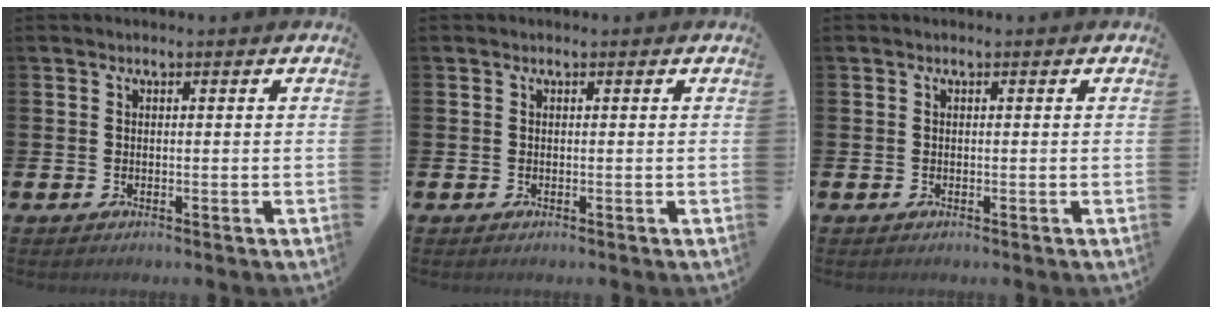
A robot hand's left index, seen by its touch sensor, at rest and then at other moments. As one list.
[{"total": 0.0}, {"total": 0.0}]